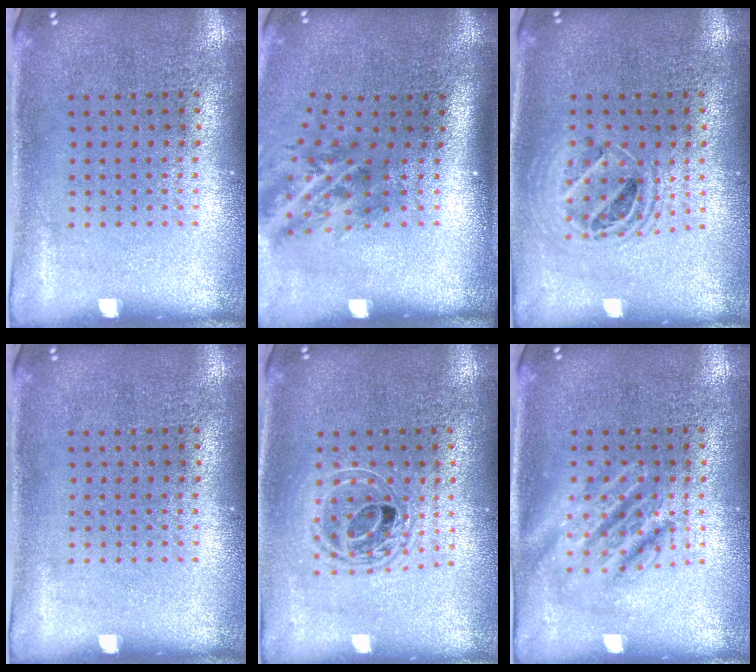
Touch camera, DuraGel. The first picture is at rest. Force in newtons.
{"total": 2.0, "press": 1.3, "slide": 1.5}
{"total": 1.4, "press": 1.3, "slide": 0.6}
{"total": 0.0}
{"total": 1.7, "press": 1.4, "slide": 1.0}
{"total": 1.9, "press": 1.9, "slide": 0.3}